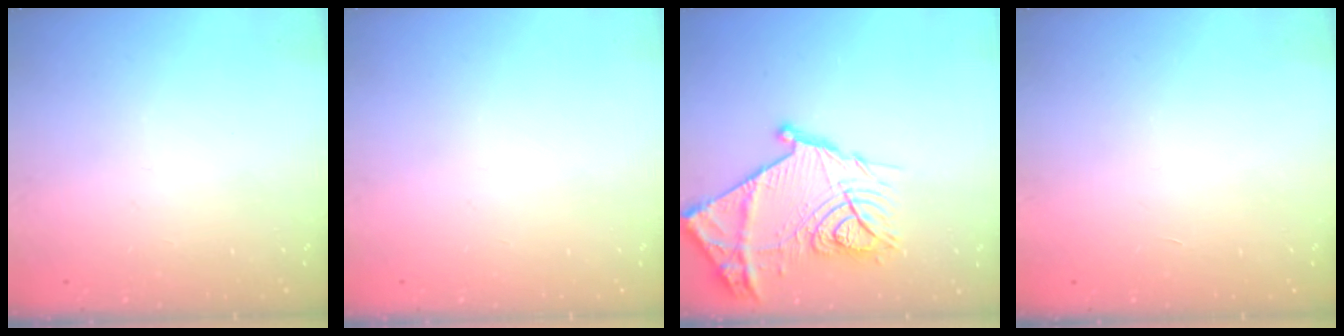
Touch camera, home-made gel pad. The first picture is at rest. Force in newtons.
{"total": 0.0}
{"total": 22.8, "press": 22.7, "slide": 1.7}
{"total": 1.7, "press": 1.7, "slide": 0.1}